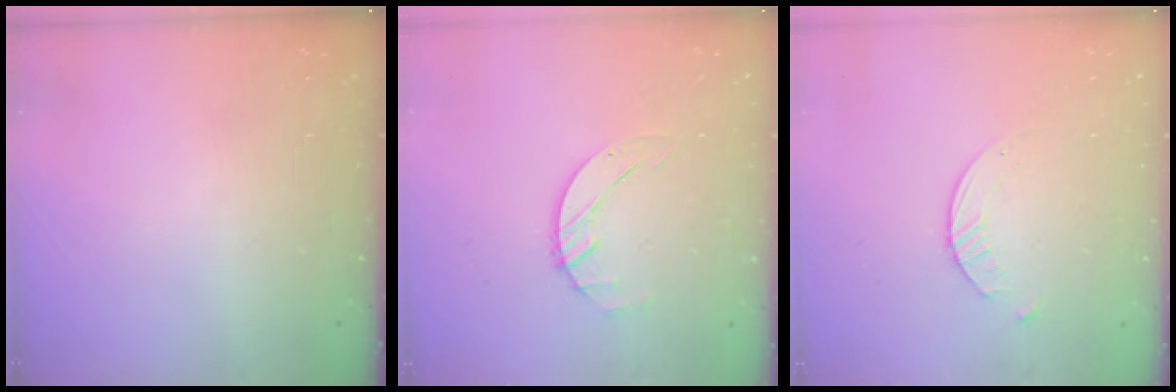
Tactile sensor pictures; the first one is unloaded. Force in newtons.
{"total": 2.0, "press": 2.0, "slide": 0.3}
{"total": 2.8, "press": 2.7, "slide": 0.3}